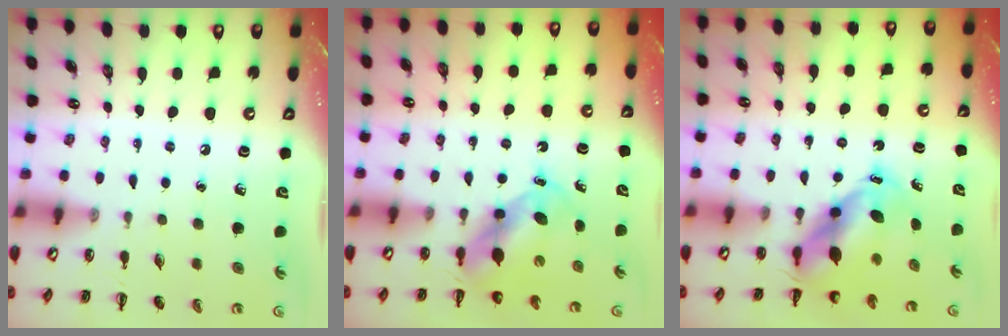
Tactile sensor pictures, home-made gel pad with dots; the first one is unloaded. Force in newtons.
{"total": 5.3, "press": 5.2, "slide": 1.1}
{"total": 6.4, "press": 6.2, "slide": 1.8}